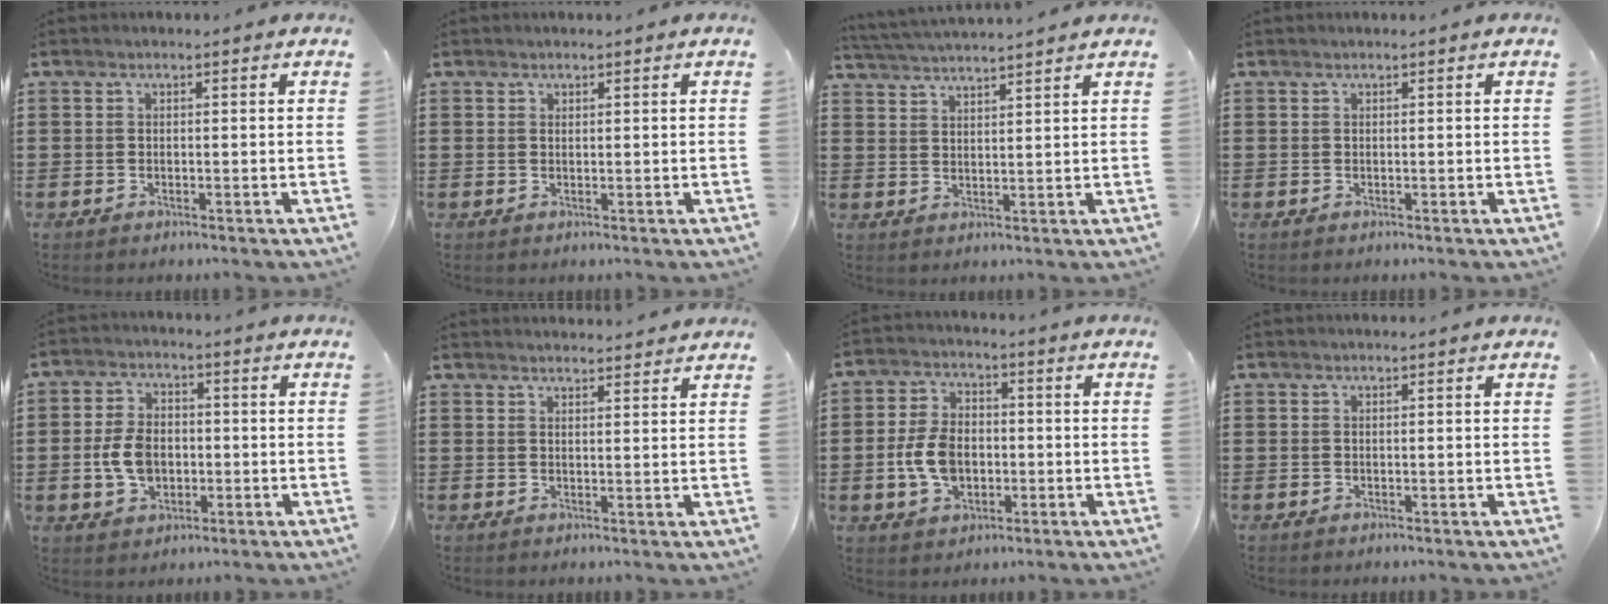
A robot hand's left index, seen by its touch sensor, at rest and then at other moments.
{"total": 0.5, "force": [0.4, 0.2, 0.1], "torque": [-0.004, 0.000, 0.009]}
{"total": 3.0, "force": [3.0, -0.6, 0.2], "torque": [-0.015, -0.014, 0.053]}
{"total": 0.0}
{"total": 6.5, "force": [-0.9, 4.4, 4.7], "torque": [-0.116, 0.003, -0.023]}
{"total": 2.1, "force": [2.1, -0.1, -0.1], "torque": [-0.005, -0.005, 0.041]}
{"total": 7.4, "force": [-1.2, 4.9, 5.5], "torque": [-0.134, 0.004, -0.029]}
{"total": 0.0}